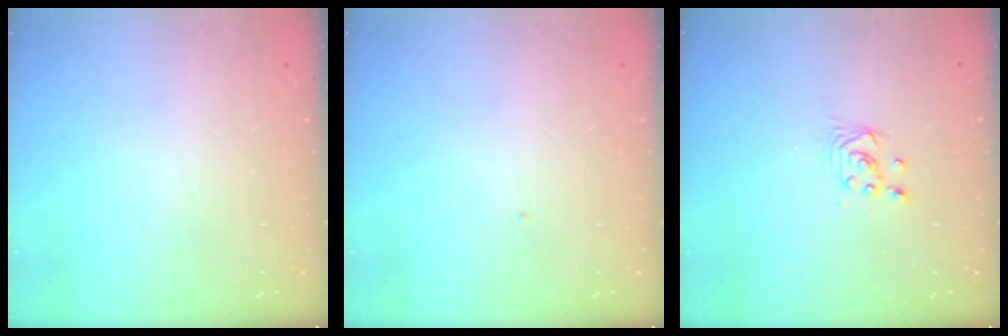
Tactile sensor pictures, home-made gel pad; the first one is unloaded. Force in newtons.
{"total": 0.0}
{"total": 2.2, "press": 2.2, "slide": 0.3}